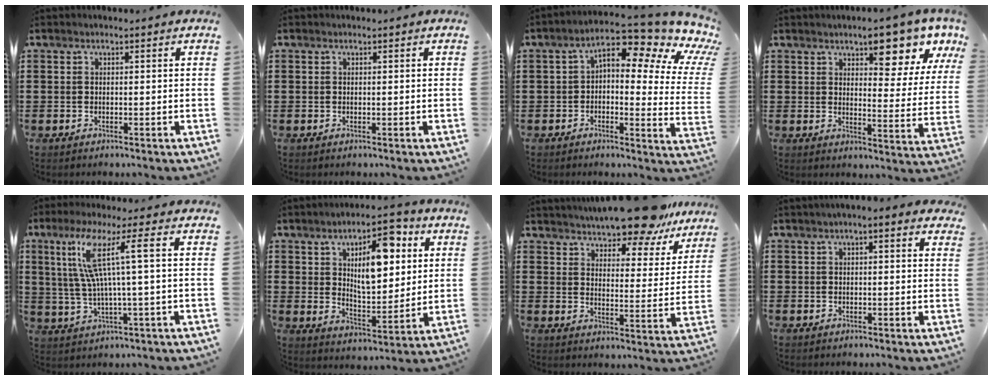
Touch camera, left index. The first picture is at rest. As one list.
[{"total": 0.0}, {"total": 7.6, "force": [4.3, 2.1, 5.9], "torque": [-0.093, -0.047, 0.057]}, {"total": 9.0, "force": [6.7, 2.4, 5.6], "torque": [-0.071, -0.030, 0.106]}, {"total": 10.1, "force": [2.7, -0.1, 9.8], "torque": [-0.221, -0.009, 0.030]}, {"total": 10.9, "force": [4.7, 4.9, 8.5], "torque": [-0.134, -0.011, 0.076]}, {"total": 10.2, "force": [9.4, 1.4, 3.8], "torque": [-0.066, -0.053, 0.167]}, {"total": 1.4, "force": [0.7, 0.7, 1.0], "torque": [-0.022, 0.006, 0.011]}]